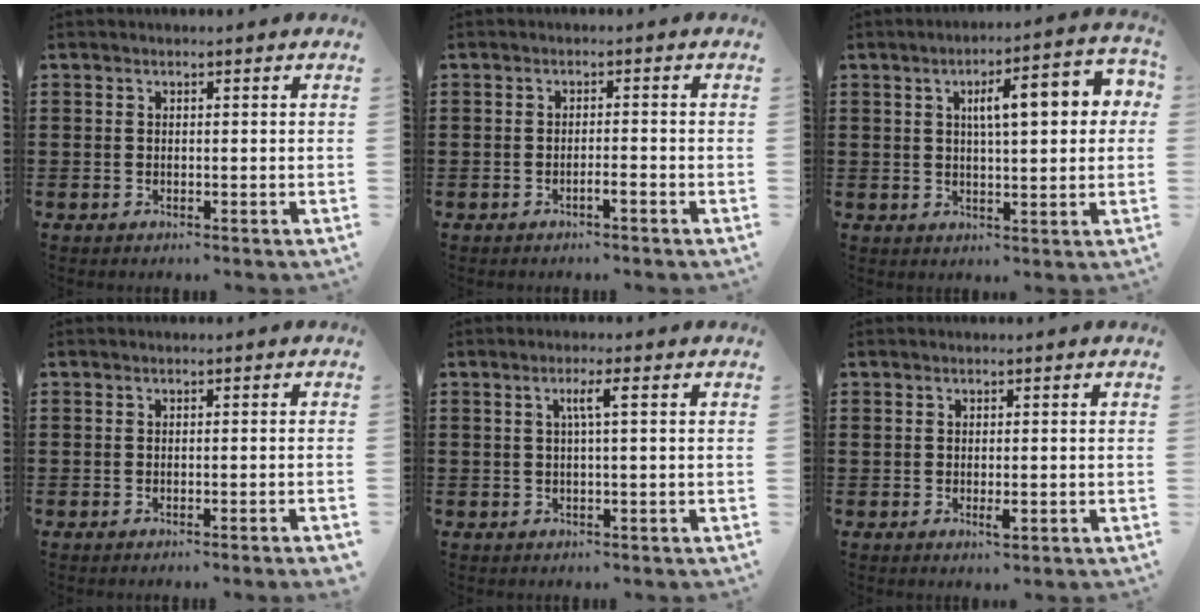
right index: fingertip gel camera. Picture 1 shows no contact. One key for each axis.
{"total": 1.5, "fx": -1.2, "fy": -0.1, "fz": 1.0, "tx": -0.019, "ty": -0.006, "tz": -0.021}
{"total": 8.2, "fx": 2.2, "fy": 2.3, "fz": 7.5, "tx": -0.115, "ty": -0.004, "tz": 0.027}
{"total": 0.8, "fx": -0.6, "fy": -0.2, "fz": 0.6, "tx": -0.010, "ty": -0.004, "tz": -0.012}
{"total": 2.8, "fx": 0.5, "fy": -0.1, "fz": 2.7, "tx": -0.052, "ty": -0.001, "tz": 0.005}
{"total": 1.5, "fx": -0.2, "fy": 0.5, "fz": 1.4, "tx": -0.025, "ty": -0.003, "tz": -0.003}